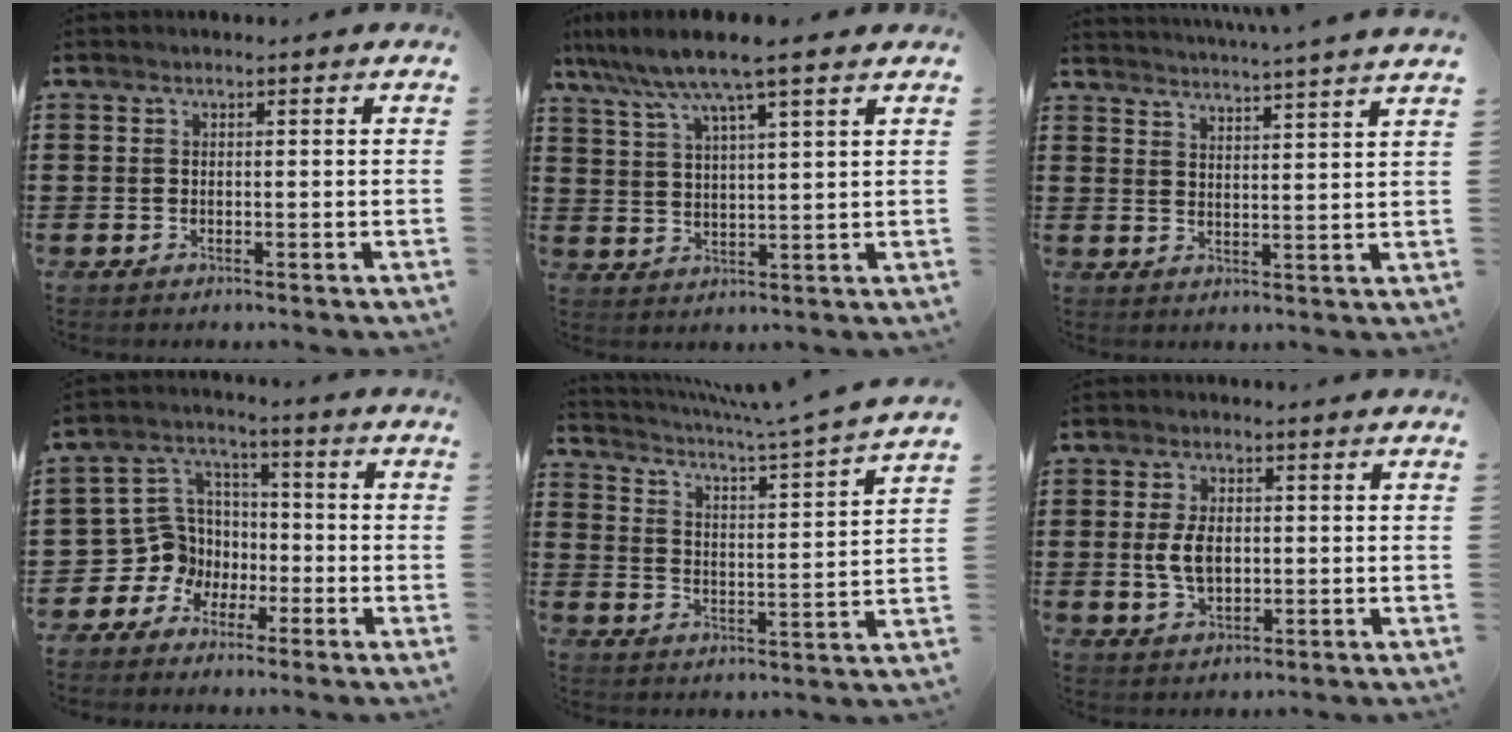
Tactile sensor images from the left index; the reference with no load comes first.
{"total": 7.5, "force": [5.9, 0.1, 4.7], "torque": [-0.109, -0.019, 0.102]}
{"total": 3.8, "force": [3.6, -1.1, 0.4], "torque": [-0.022, -0.026, 0.059]}
{"total": 7.7, "force": [-2.5, 7.2, 1.4], "torque": [-0.082, 0.003, -0.053]}
{"total": 5.1, "force": [4.3, -0.9, 2.4], "torque": [-0.068, -0.041, 0.063]}
{"total": 5.3, "force": [0.2, 3.1, 4.3], "torque": [-0.091, 0.001, -0.003]}